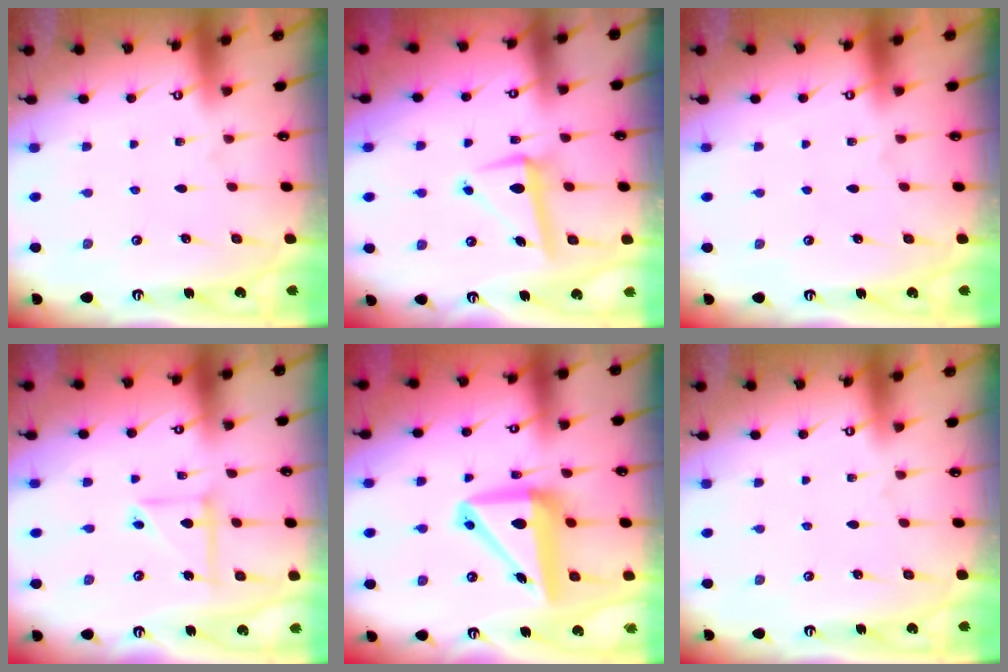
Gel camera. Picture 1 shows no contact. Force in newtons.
{"total": 8.6, "press": 8.5, "slide": 1.5}
{"total": 0.0}
{"total": 7.9, "press": 7.9, "slide": 0.7}
{"total": 13.0, "press": 12.7, "slide": 2.7}
{"total": 0.0}